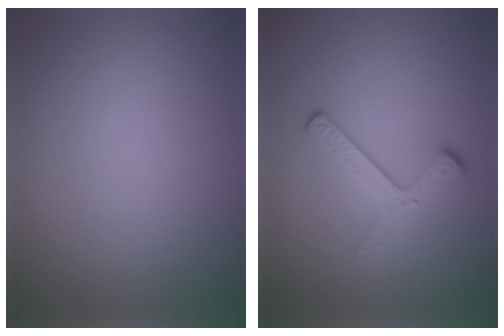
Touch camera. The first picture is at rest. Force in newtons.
{"total": 3.3, "press": 2.4, "slide": 2.3}